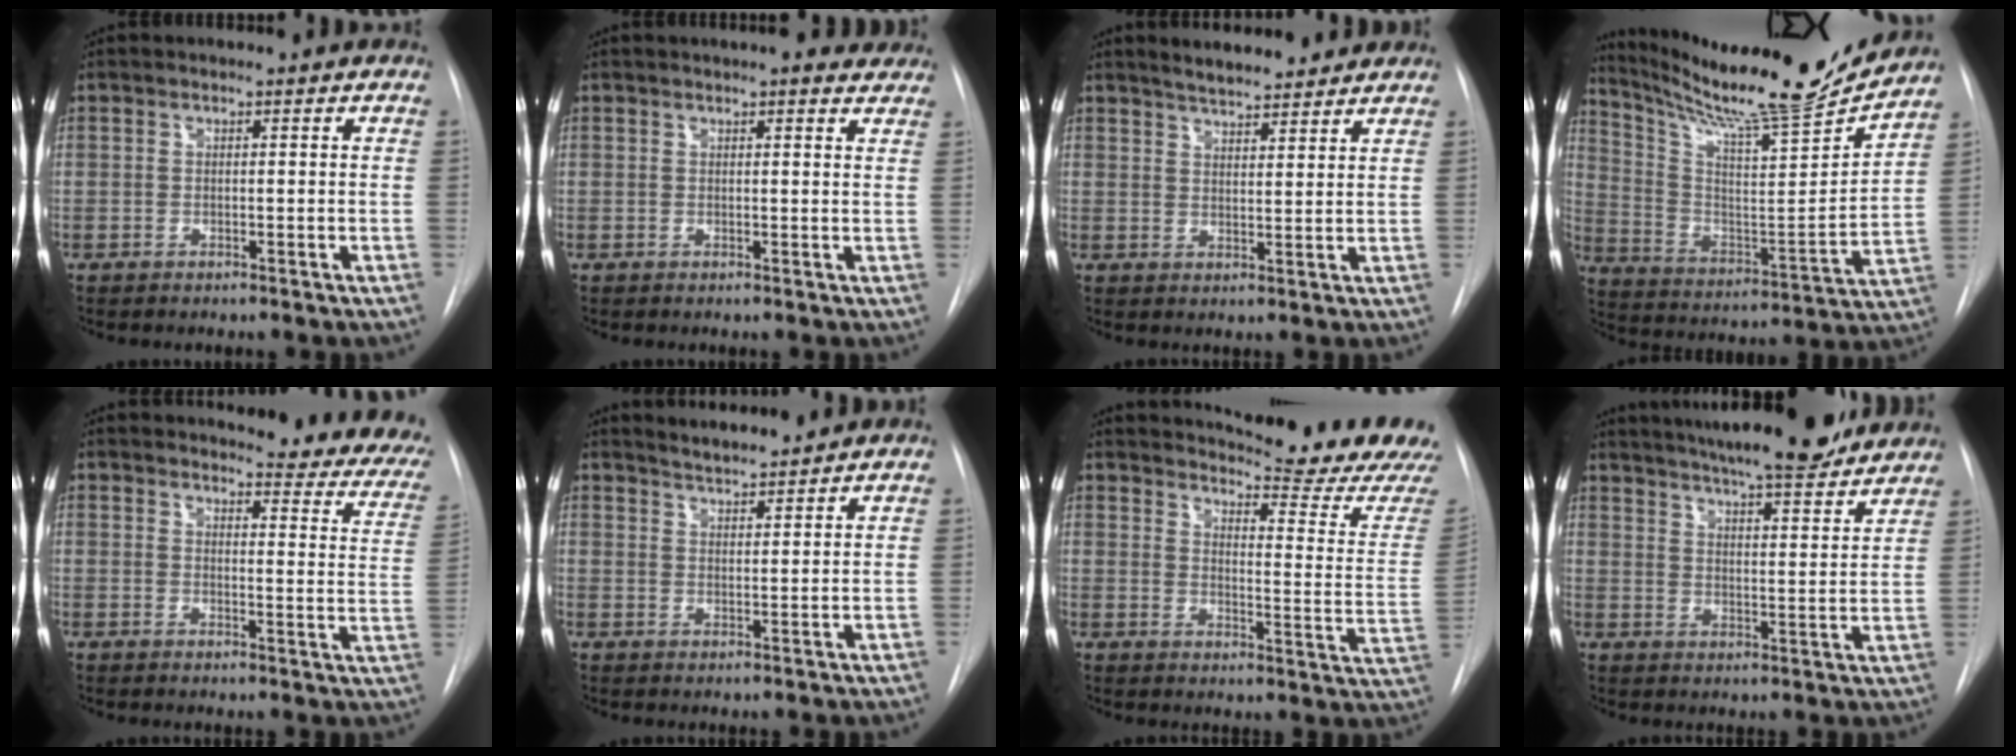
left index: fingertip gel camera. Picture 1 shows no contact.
{"total": 7.8, "force": [6.9, 1.8, 2.9], "torque": [-0.027, 0.003, 0.065]}
{"total": 8.5, "force": [7.6, 1.8, 3.2], "torque": [-0.045, 0.009, 0.106]}
{"total": 22.1, "force": [20.3, 1.0, 8.7], "torque": [-0.156, -0.058, 0.312]}
{"total": 16.7, "force": [15.5, 3.1, 5.1], "torque": [-0.030, -0.088, 0.144]}
{"total": 4.8, "force": [4.7, 0.3, 1.0], "torque": [-0.022, 0.009, 0.077]}
{"total": 19.0, "force": [18.3, -1.1, 5.1], "torque": [-0.081, -0.133, 0.212]}
{"total": 20.1, "force": [18.0, 2.4, 8.7], "torque": [-0.140, -0.004, 0.242]}